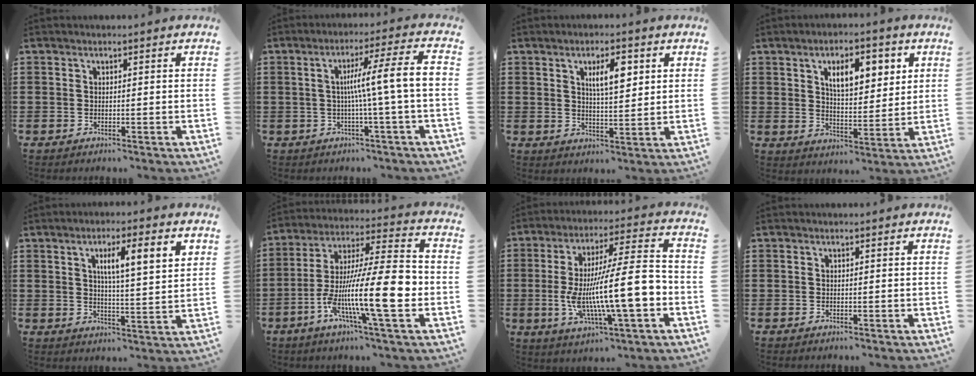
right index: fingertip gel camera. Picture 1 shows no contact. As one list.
[{"total": 8.1, "force": [-0.4, -0.9, 8.1], "torque": [-0.147, -0.003, -0.018]}, {"total": 5.5, "force": [2.1, 1.8, 4.8], "torque": [-0.083, 0.002, 0.030]}, {"total": 7.6, "force": [3.2, 3.2, 6.0], "torque": [-0.095, -0.001, 0.048]}, {"total": 6.7, "force": [2.6, 1.1, 6.1], "torque": [-0.113, 0.001, 0.038]}, {"total": 17.7, "force": [-4.4, 3.4, 16.8], "torque": [-0.319, -0.009, -0.076]}, {"total": 15.9, "force": [-3.0, 3.6, 15.2], "torque": [-0.251, -0.011, -0.057]}, {"total": 0.0}]